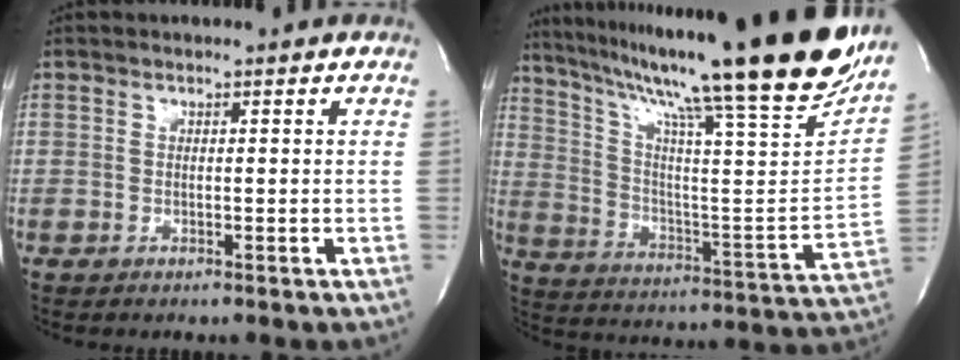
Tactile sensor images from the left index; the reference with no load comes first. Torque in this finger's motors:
{"motor_torque": [0.38, -0.22, 0.82, 0.13]}